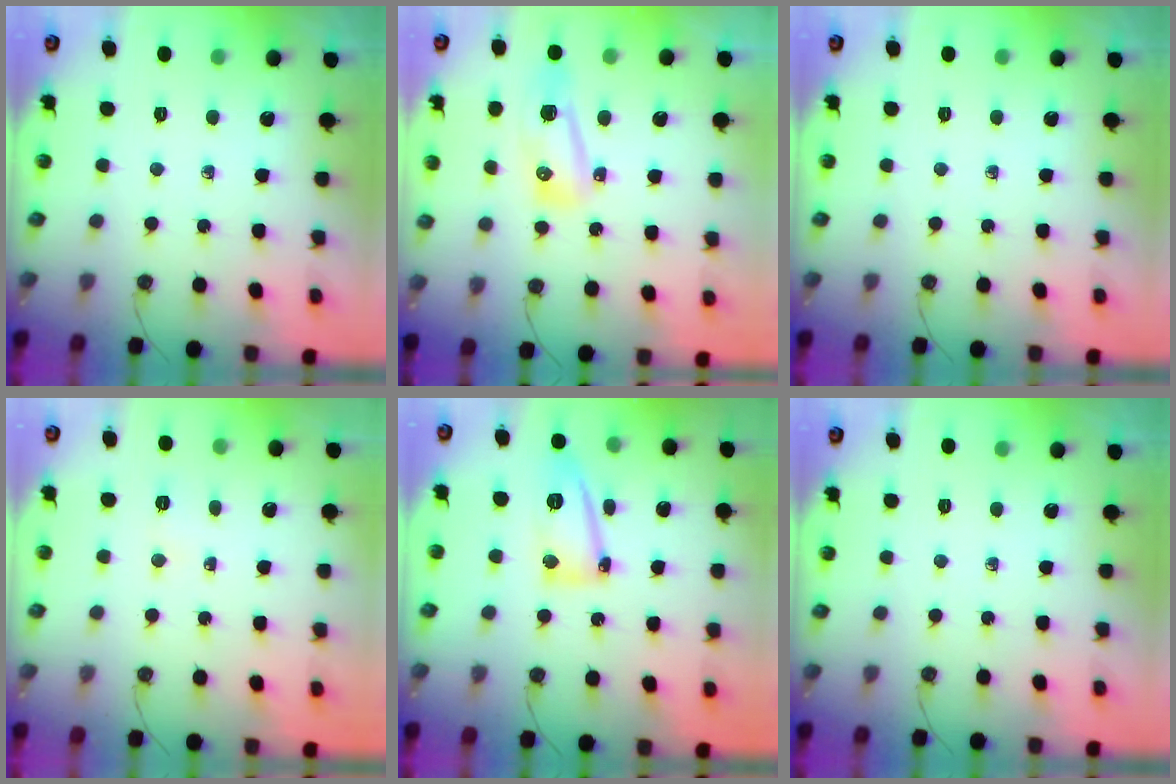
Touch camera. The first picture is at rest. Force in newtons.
{"total": 13.3, "press": 10.0, "slide": 8.8}
{"total": 0.0}
{"total": 5.1, "press": 3.0, "slide": 4.1}
{"total": 11.8, "press": 11.7, "slide": 0.9}
{"total": 0.0}